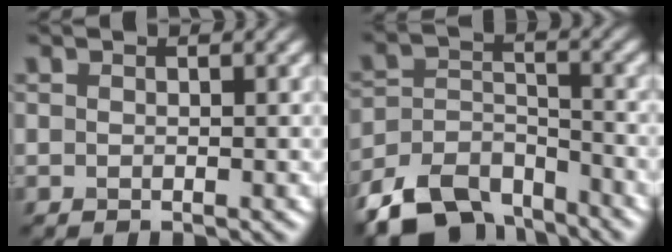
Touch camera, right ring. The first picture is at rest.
{"total": 8.8, "force": [-7.0, 4.2, 3.3], "torque": [-0.057, -0.004, -0.134]}